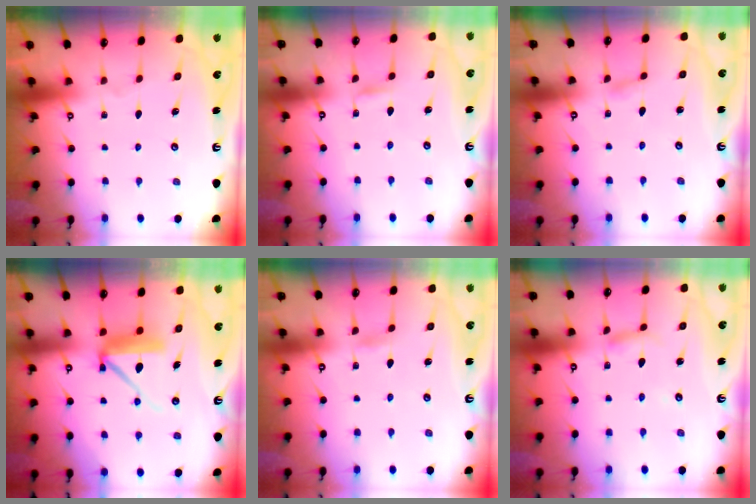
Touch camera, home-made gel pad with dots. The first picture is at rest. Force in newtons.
{"total": 1.8, "press": 1.8, "slide": 0.2}
{"total": 1.1, "press": 1.1, "slide": 0.1}
{"total": 10.8, "press": 10.7, "slide": 1.1}
{"total": 1.2, "press": 1.1, "slide": 0.2}
{"total": 4.2, "press": 4.2, "slide": 0.3}